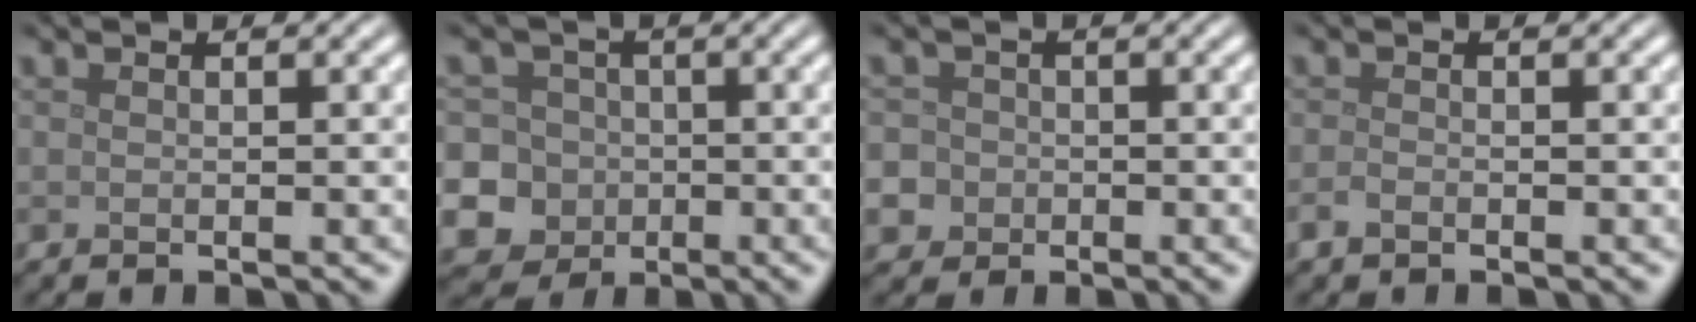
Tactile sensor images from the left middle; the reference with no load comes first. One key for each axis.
{"total": 12.0, "fx": -3.2, "fy": 11.2, "fz": 3.0, "tx": -0.093, "ty": -0.003, "tz": -0.079}
{"total": 7.7, "fx": -2.6, "fy": 7.0, "fz": 1.9, "tx": -0.049, "ty": -0.010, "tz": -0.079}
{"total": 0.8, "fx": -0.6, "fy": 0.4, "fz": 0.5, "tx": -0.010, "ty": -0.002, "tz": -0.012}